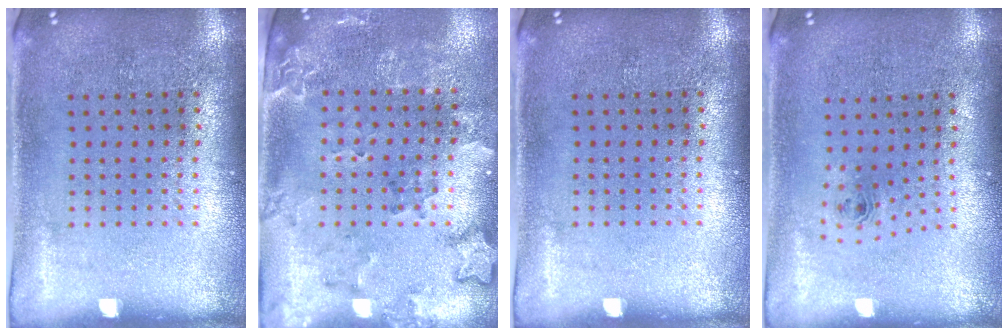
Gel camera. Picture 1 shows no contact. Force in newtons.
{"total": 1.9, "press": 1.7, "slide": 1.0}
{"total": 0.0}
{"total": 0.7, "press": 0.3, "slide": 0.7}